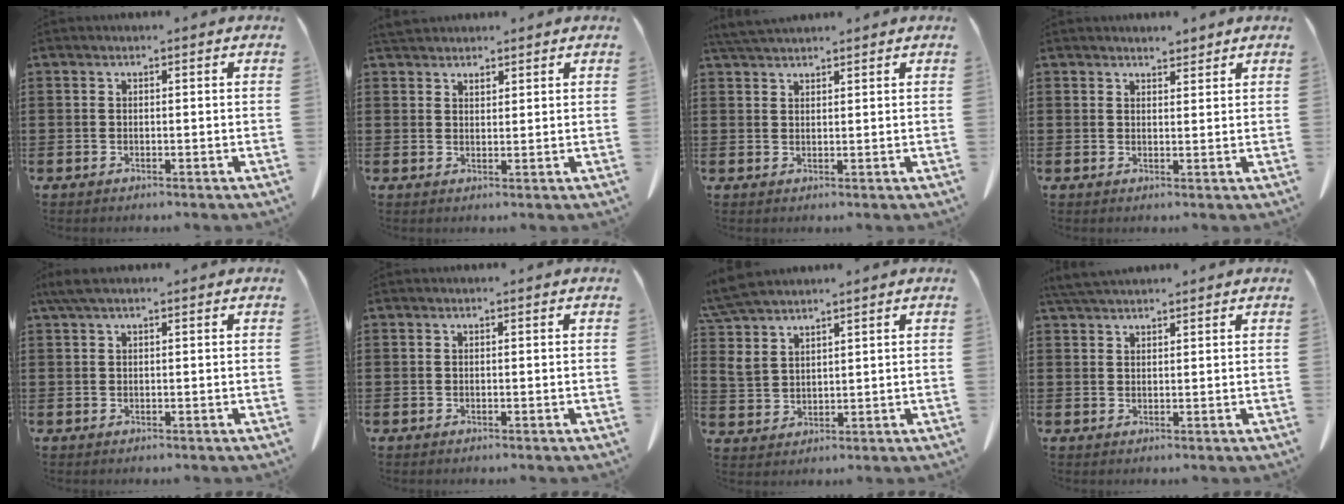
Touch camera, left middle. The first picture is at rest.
{"total": 2.6, "force": [2.4, 0.9, 0.4], "torque": [-0.013, 0.000, 0.046]}
{"total": 2.9, "force": [2.7, 0.4, 1.0], "torque": [-0.027, -0.002, 0.053]}
{"total": 2.5, "force": [2.3, 0.6, 0.4], "torque": [-0.006, -0.004, 0.043]}
{"total": 2.0, "force": [1.1, 0.4, 1.6], "torque": [-0.035, 0.002, 0.021]}
{"total": 0.0}
{"total": 5.6, "force": [4.8, 1.8, 2.3], "torque": [-0.071, -0.007, 0.089]}
{"total": 3.2, "force": [2.9, 0.5, 1.2], "torque": [-0.033, -0.002, 0.056]}